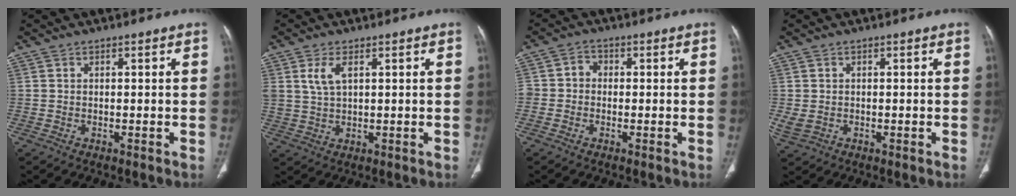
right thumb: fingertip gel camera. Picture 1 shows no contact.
{"total": 4.5, "force": [1.8, 2.3, 3.4], "torque": [-0.072, -0.004, 0.043]}
{"total": 3.4, "force": [-0.4, 3.1, 1.4], "torque": [-0.008, 0.015, -0.014]}
{"total": 2.7, "force": [-0.2, 2.0, 1.8], "torque": [-0.049, 0.002, 0.003]}